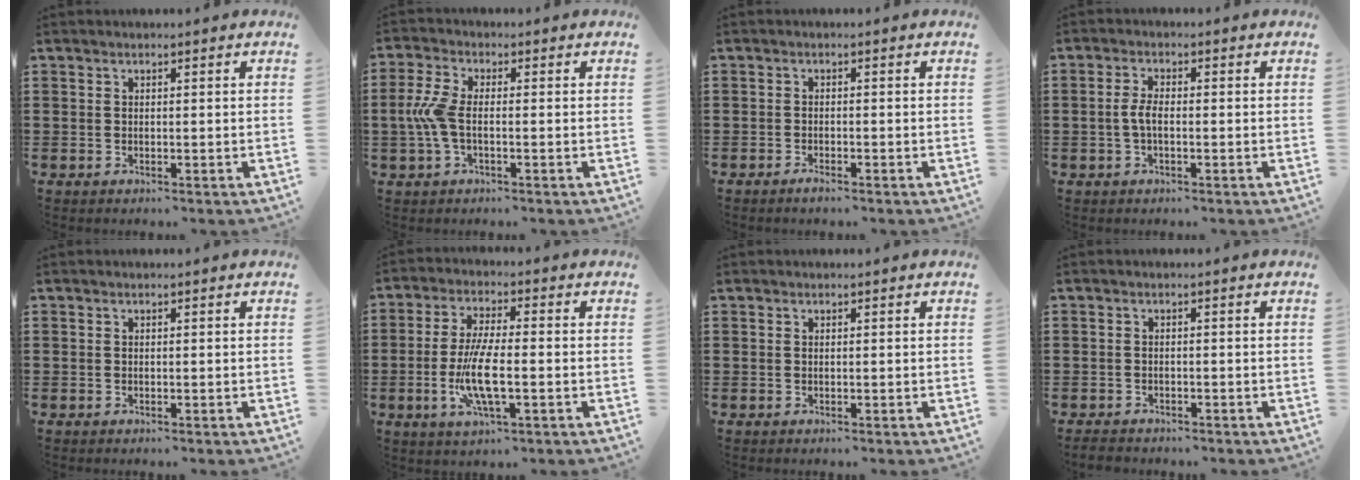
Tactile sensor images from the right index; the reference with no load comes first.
{"total": 5.2, "force": [-0.8, 2.3, 4.6], "torque": [-0.118, -0.007, -0.023]}
{"total": 1.2, "force": [-1.1, 0.1, 0.5], "torque": [-0.012, -0.006, -0.020]}
{"total": 3.0, "force": [-0.6, 1.1, 2.8], "torque": [-0.073, -0.005, -0.018]}
{"total": 0.0}
{"total": 8.2, "force": [-2.1, 2.2, 7.6], "torque": [-0.168, -0.014, -0.045]}
{"total": 0.0}
{"total": 1.4, "force": [-1.4, 0.3, 0.2], "torque": [-0.015, -0.003, -0.031]}